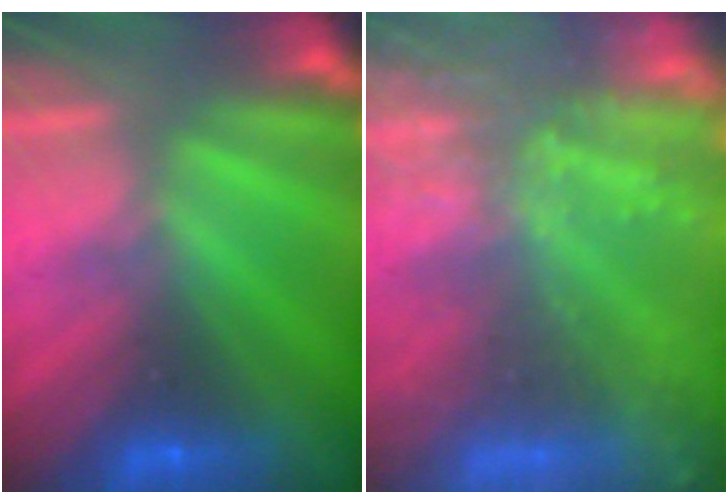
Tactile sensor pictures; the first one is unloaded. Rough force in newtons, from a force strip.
{"total": 7.1}